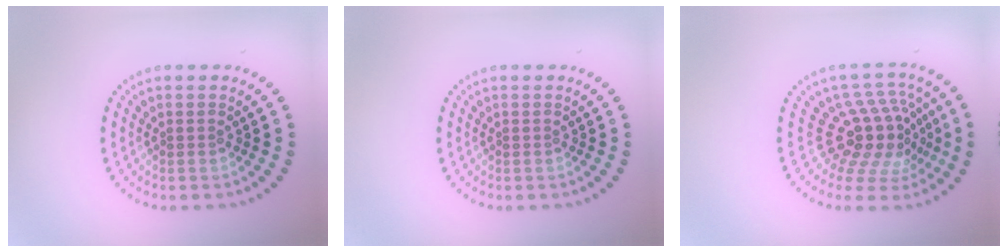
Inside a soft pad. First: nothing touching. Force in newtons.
{"total": 0.0}
{"total": 5.3, "press": 3.9, "slide": 3.5}